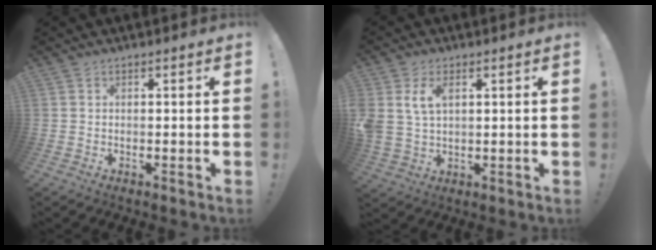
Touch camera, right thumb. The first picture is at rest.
{"total": 7.0, "force": [2.9, 4.4, 4.6], "torque": [-0.095, -0.008, 0.053]}